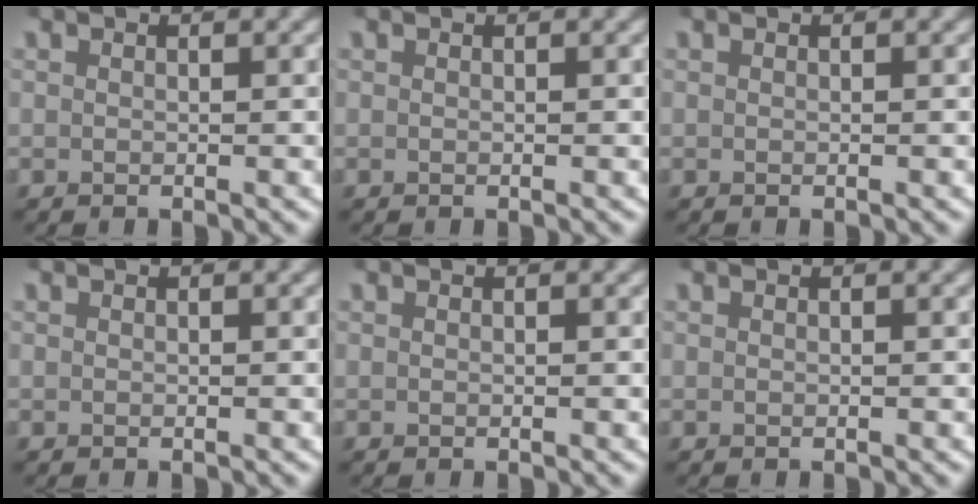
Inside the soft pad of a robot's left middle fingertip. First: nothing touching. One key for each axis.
{"total": 0.0}
{"total": 0.0}
{"total": 0.0}
{"total": 0.0}
{"total": 0.0}